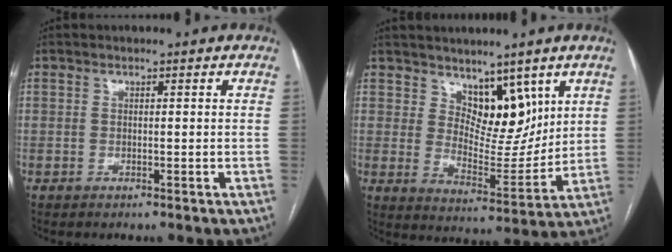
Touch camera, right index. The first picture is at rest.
{"total": 8.6, "force": [5.3, 4.5, 4.9], "torque": [-0.071, -0.006, 0.101]}